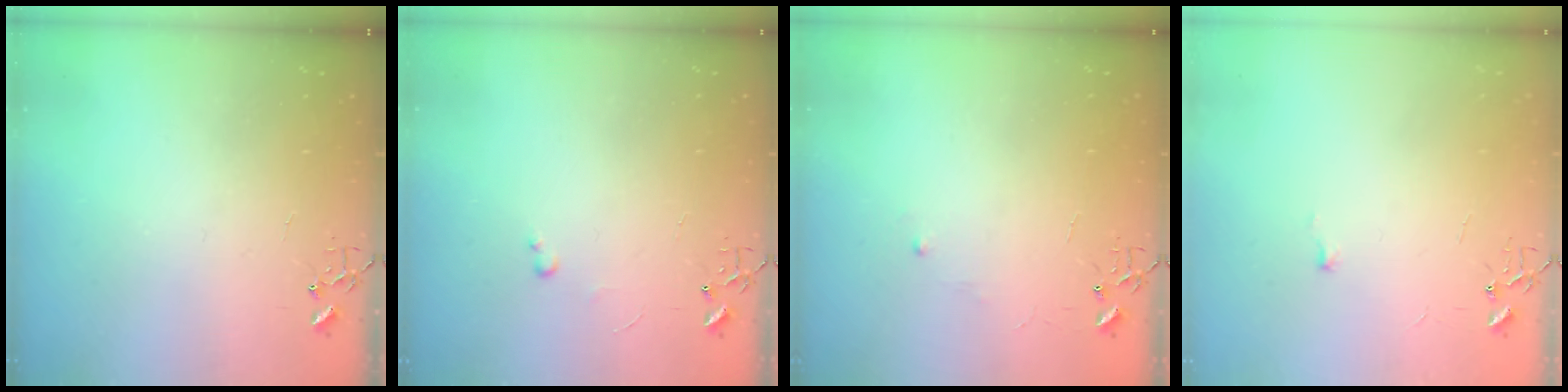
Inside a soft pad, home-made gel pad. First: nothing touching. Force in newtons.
{"total": 2.6, "press": 2.6, "slide": 0.4}
{"total": 4.4, "press": 4.4, "slide": 0.6}
{"total": 3.4, "press": 3.4, "slide": 0.5}